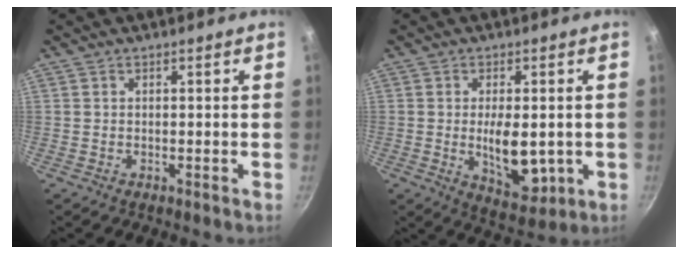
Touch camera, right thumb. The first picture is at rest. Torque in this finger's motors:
{"motor_torque": [1.31, 1.37, 1.28, -0.69, 0.37]}